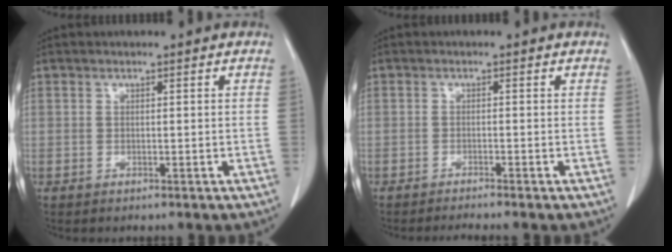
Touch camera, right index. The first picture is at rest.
{"total": 2.7, "force": [-2.4, -0.8, 1.0], "torque": [-0.007, -0.003, -0.037]}